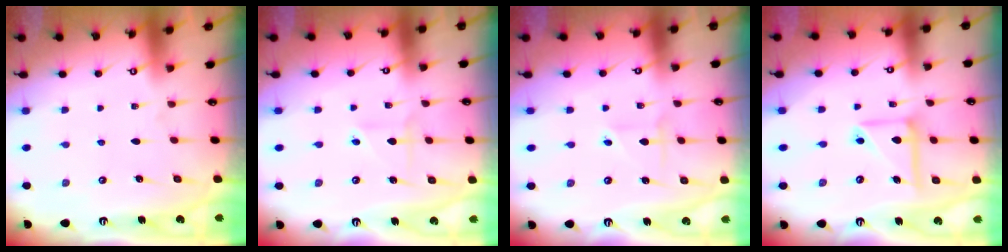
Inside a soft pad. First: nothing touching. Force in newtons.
{"total": 3.0, "press": 2.9, "slide": 0.6}
{"total": 2.3, "press": 2.3, "slide": 0.2}
{"total": 10.7, "press": 10.6, "slide": 1.1}